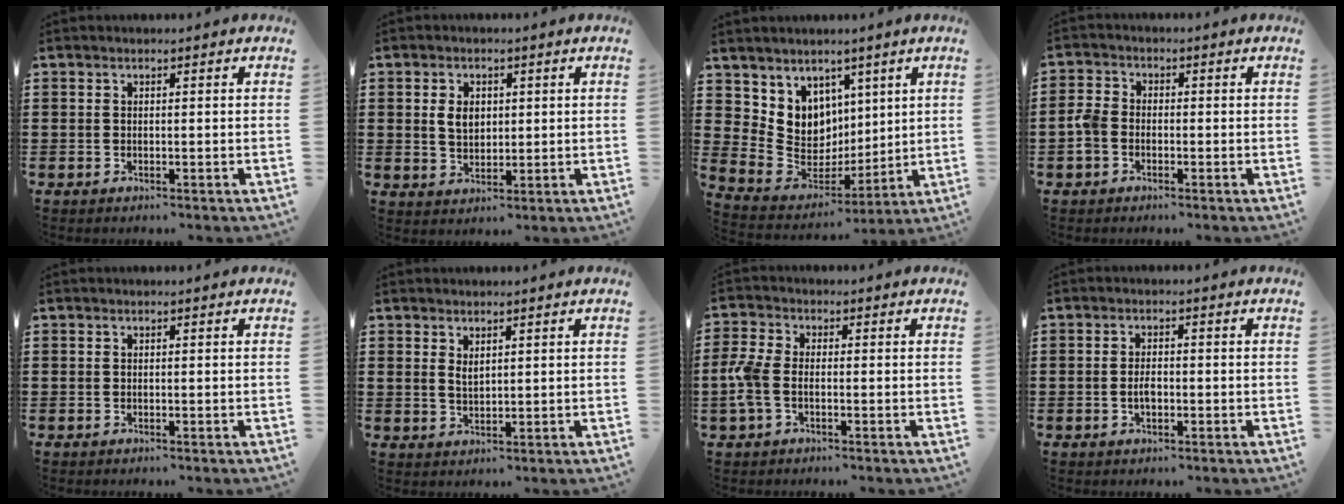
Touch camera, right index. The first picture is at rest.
{"total": 3.7, "force": [0.7, 2.6, 2.6], "torque": [-0.049, 0.008, 0.010]}
{"total": 7.8, "force": [3.9, 6.8, 0.2], "torque": [-0.049, -0.050, 0.080]}
{"total": 3.3, "force": [-1.2, 2.3, 2.0], "torque": [-0.067, -0.004, -0.032]}
{"total": 0.0}
{"total": 1.8, "force": [1.3, 0.8, 0.9], "torque": [-0.019, 0.003, 0.024]}
{"total": 4.0, "force": [-1.2, 2.1, 3.2], "torque": [-0.094, -0.008, -0.032]}
{"total": 2.2, "force": [-0.4, 1.0, 1.8], "torque": [-0.035, 0.002, -0.008]}